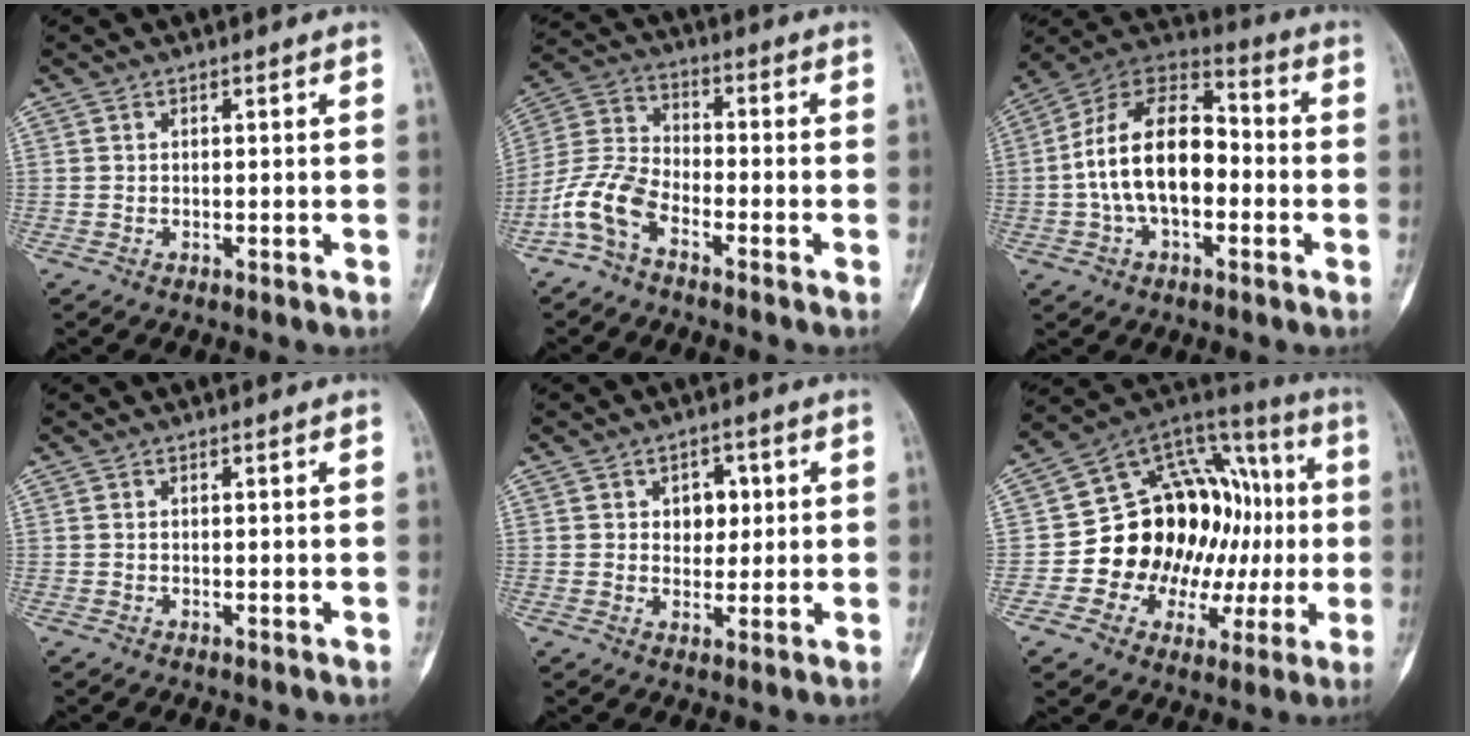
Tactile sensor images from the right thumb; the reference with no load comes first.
{"total": 8.8, "force": [-5.0, 4.4, 5.8], "torque": [-0.129, 0.038, -0.113]}
{"total": 17.5, "force": [-1.6, 10.2, 14.0], "torque": [-0.232, 0.046, -0.038]}
{"total": 0.0}
{"total": 5.0, "force": [1.1, 3.8, 3.1], "torque": [-0.012, -0.002, 0.015]}
{"total": 24.9, "force": [-1.2, 17.8, 17.4], "torque": [-0.188, 0.059, -0.004]}